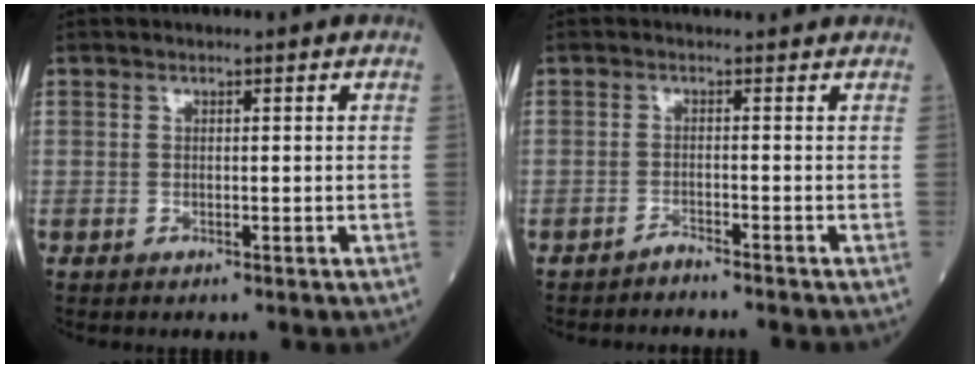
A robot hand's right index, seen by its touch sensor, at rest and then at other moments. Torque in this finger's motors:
{"motor_torque": [-0.23, 0.07, -0.04, -0.02]}